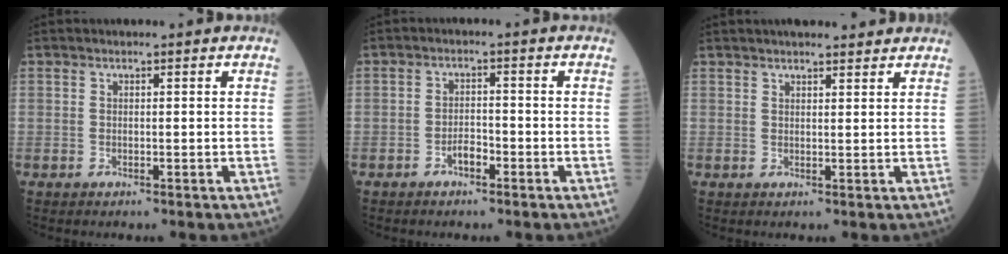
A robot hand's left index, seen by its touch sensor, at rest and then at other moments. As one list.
[{"total": 2.3, "force": [-1.6, 0.8, 1.4], "torque": [-0.021, 0.003, -0.031]}, {"total": 6.3, "force": [5.6, 1.1, 2.5], "torque": [-0.030, 0.020, 0.074]}]